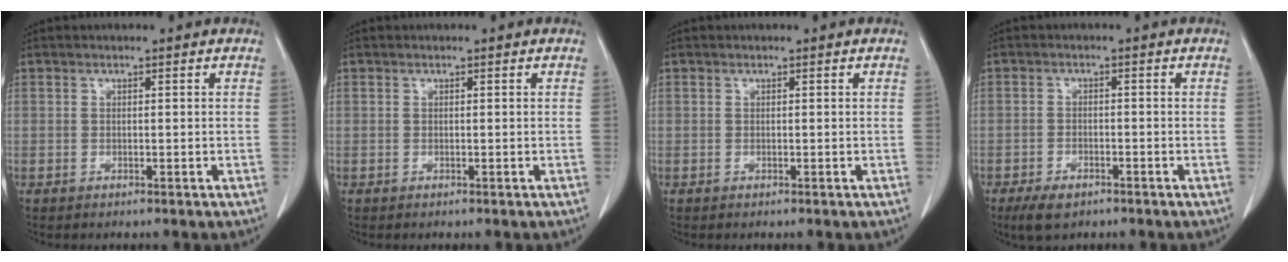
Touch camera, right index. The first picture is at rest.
{"total": 0.0}
{"total": 0.0}
{"total": 4.3, "force": [-2.9, 1.9, 2.4], "torque": [-0.045, -0.004, -0.045]}